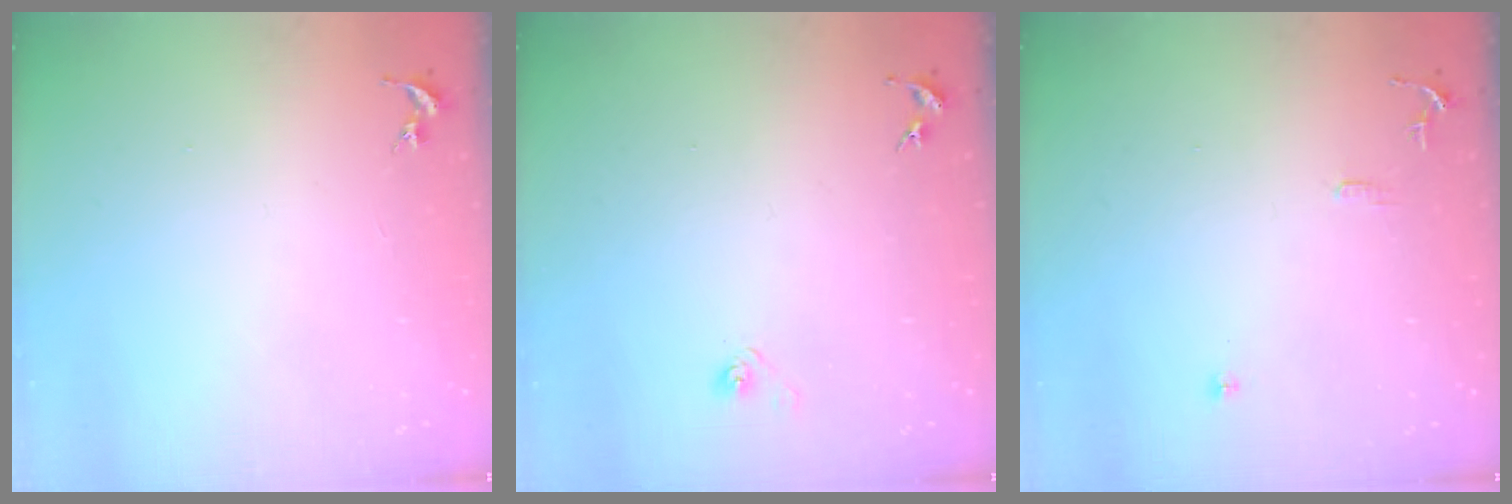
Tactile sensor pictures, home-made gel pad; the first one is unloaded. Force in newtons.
{"total": 3.8, "press": 3.7, "slide": 1.0}
{"total": 7.1, "press": 7.1, "slide": 0.7}